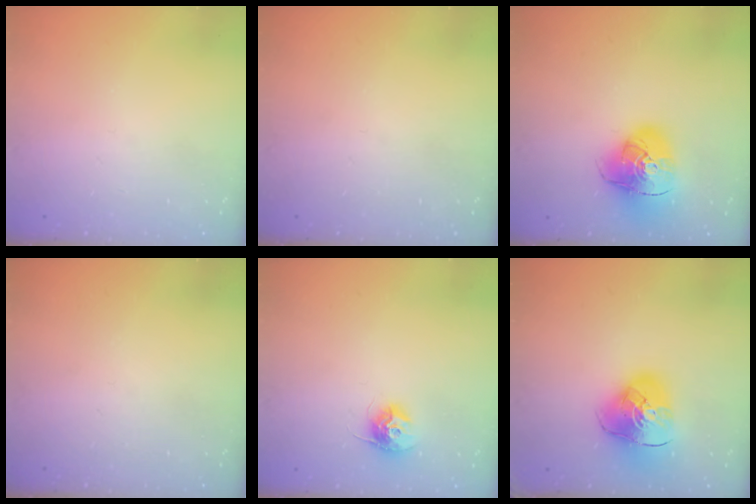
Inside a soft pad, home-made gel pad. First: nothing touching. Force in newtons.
{"total": 0.0}
{"total": 15.6, "press": 15.4, "slide": 2.4}
{"total": 0.0}
{"total": 10.6, "press": 10.6, "slide": 0.7}
{"total": 12.9, "press": 12.8, "slide": 1.8}